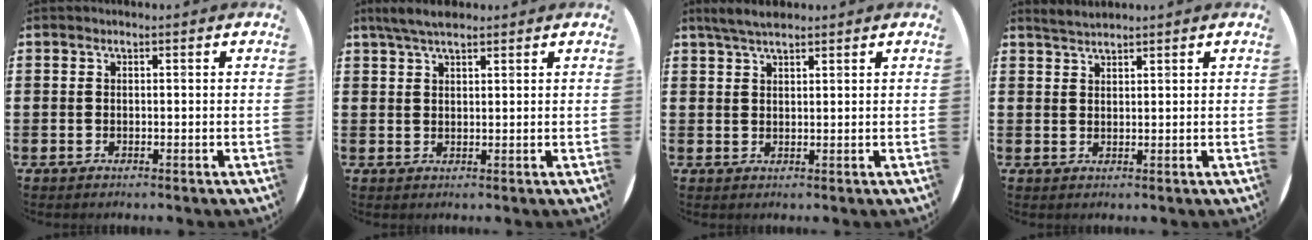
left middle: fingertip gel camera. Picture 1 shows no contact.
{"total": 3.5, "force": [2.8, 0.9, 1.9], "torque": [-0.042, 0.003, 0.052]}
{"total": 3.0, "force": [2.5, 0.6, 1.4], "torque": [-0.031, 0.005, 0.047]}
{"total": 1.8, "force": [1.8, 0.1, 0.2], "torque": [-0.007, 0.005, 0.034]}